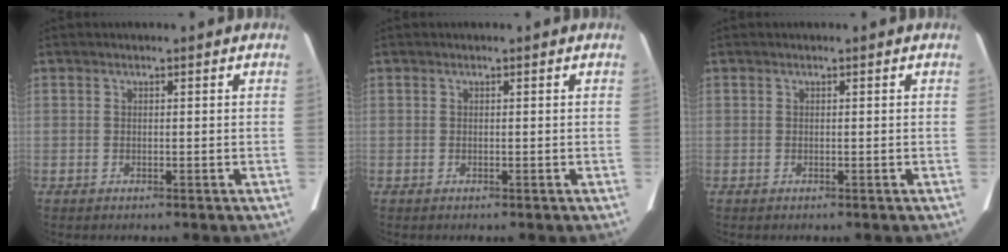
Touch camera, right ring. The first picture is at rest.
{"total": 0.0}
{"total": 0.0}